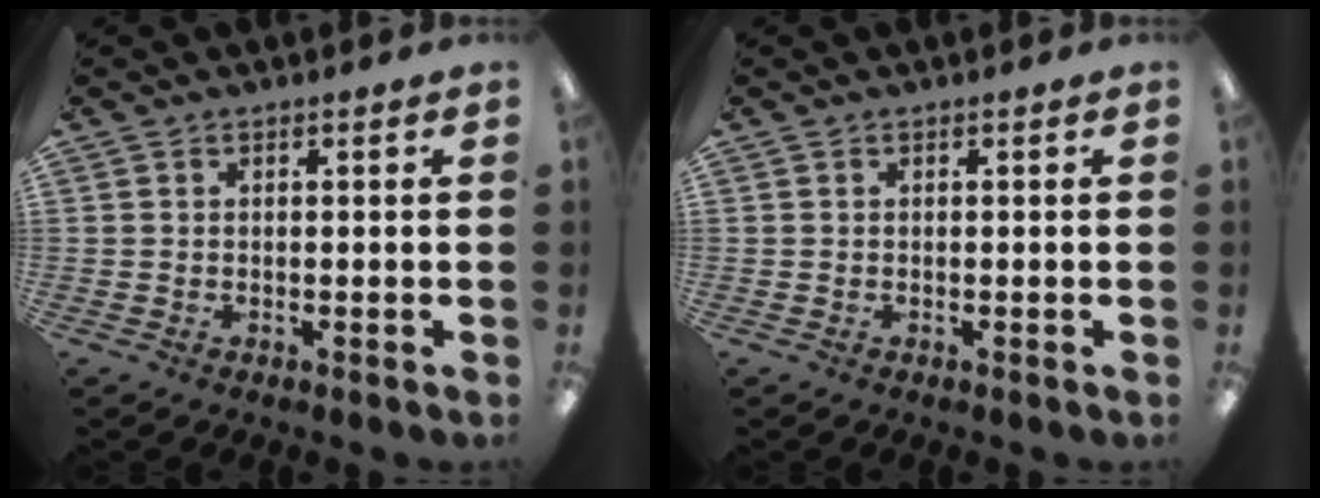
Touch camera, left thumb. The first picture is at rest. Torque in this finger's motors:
{"motor_torque": [-0.08, 0.02, 0.00, 0.00, 0.00]}